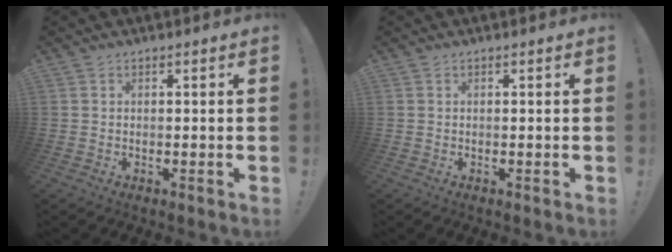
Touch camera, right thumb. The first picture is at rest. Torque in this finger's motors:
{"motor_torque": [0.00, 0.00, 0.00, 0.00, 0.00]}